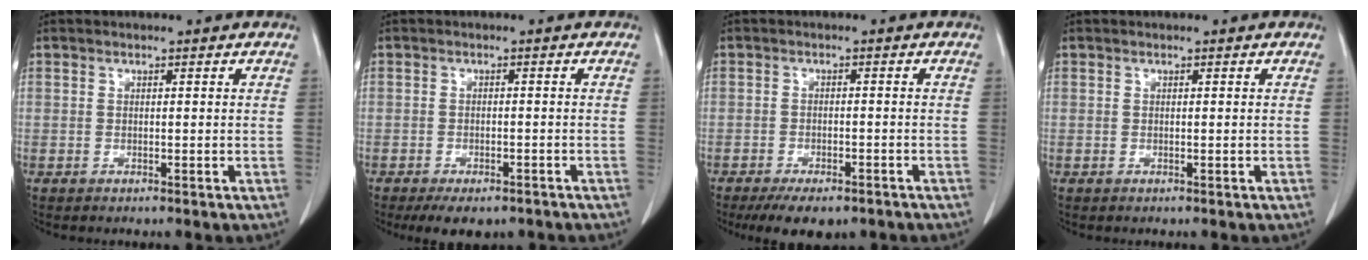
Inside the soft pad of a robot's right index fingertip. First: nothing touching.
{"total": 6.4, "force": [-4.9, 2.8, 3.0], "torque": [-0.033, -0.002, -0.063]}
{"total": 7.9, "force": [-5.9, 3.1, 4.2], "torque": [-0.052, -0.003, -0.082]}
{"total": 0.0}